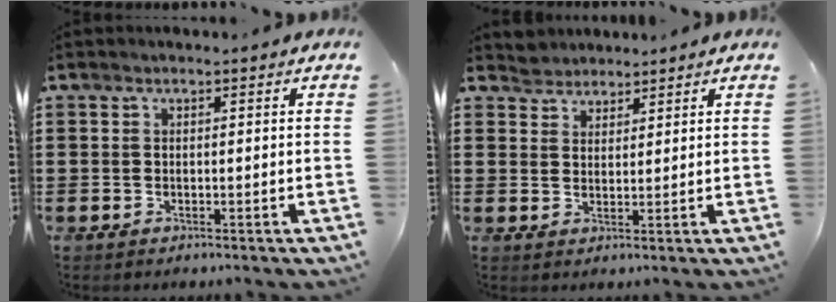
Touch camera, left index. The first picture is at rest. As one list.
[{"total": 2.6, "force": [2.4, 0.9, -0.6], "torque": [0.001, 0.003, 0.047]}]